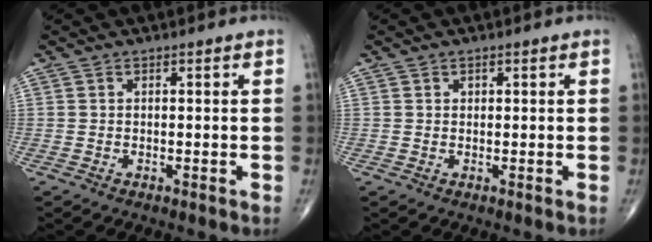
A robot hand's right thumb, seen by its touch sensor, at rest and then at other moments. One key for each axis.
{"total": 0.6, "fx": 0.3, "fy": 0.5, "fz": 0.2, "tx": 0.001, "ty": -0.002, "tz": 0.005}